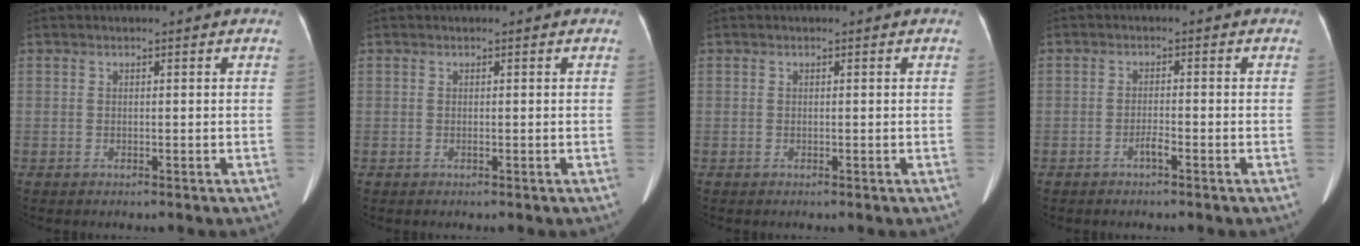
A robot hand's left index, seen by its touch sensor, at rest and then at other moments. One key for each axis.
{"total": 0.0}
{"total": 0.0}
{"total": 1.5, "fx": -1.1, "fy": 0.0, "fz": 1.0, "tx": -0.021, "ty": 0.001, "tz": -0.022}